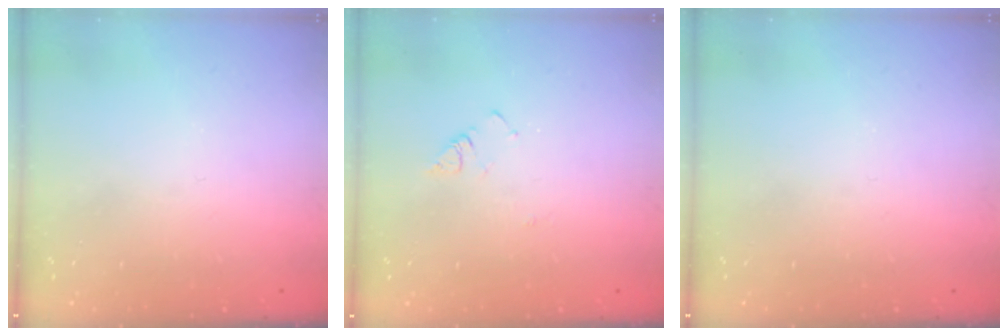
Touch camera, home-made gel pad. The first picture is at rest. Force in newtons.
{"total": 3.1, "press": 3.1, "slide": 0.5}
{"total": 0.0}